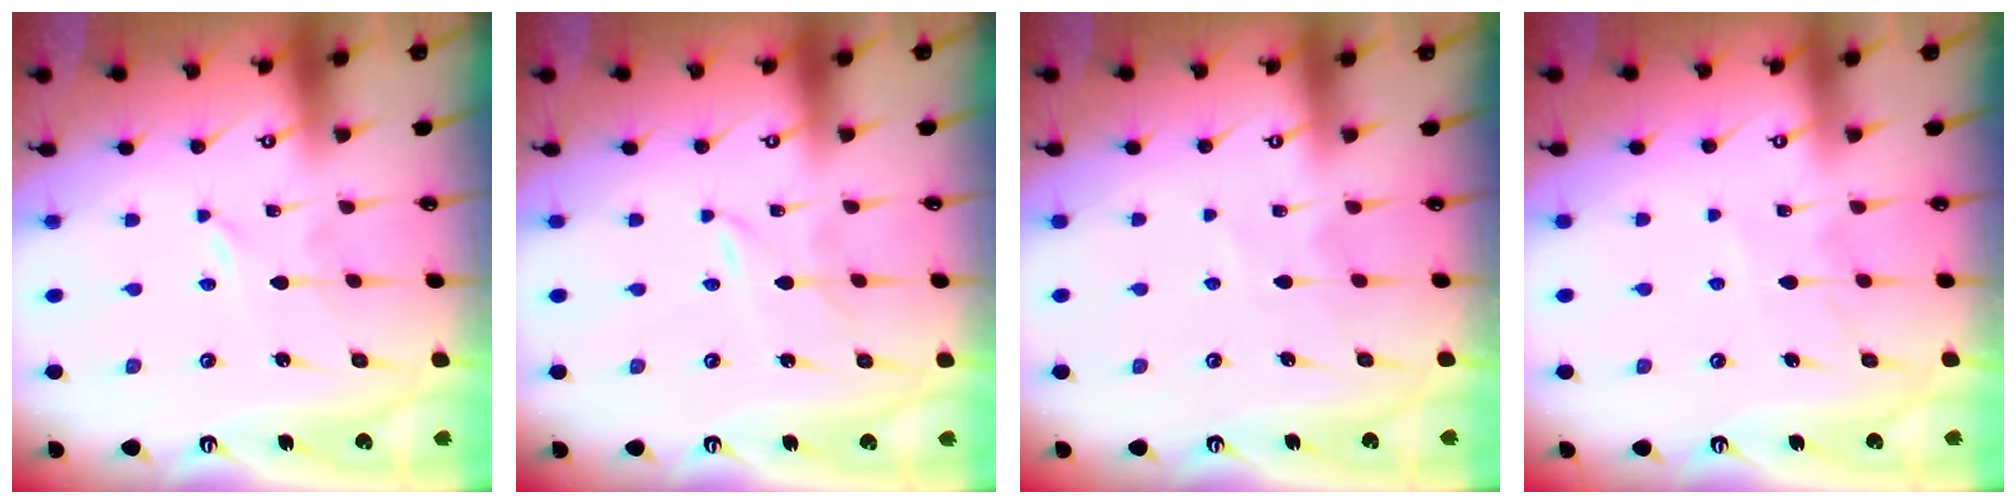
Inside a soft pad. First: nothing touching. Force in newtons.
{"total": 1.5, "press": 1.4, "slide": 0.2}
{"total": 3.7, "press": 3.6, "slide": 0.5}
{"total": 5.5, "press": 5.5, "slide": 0.5}